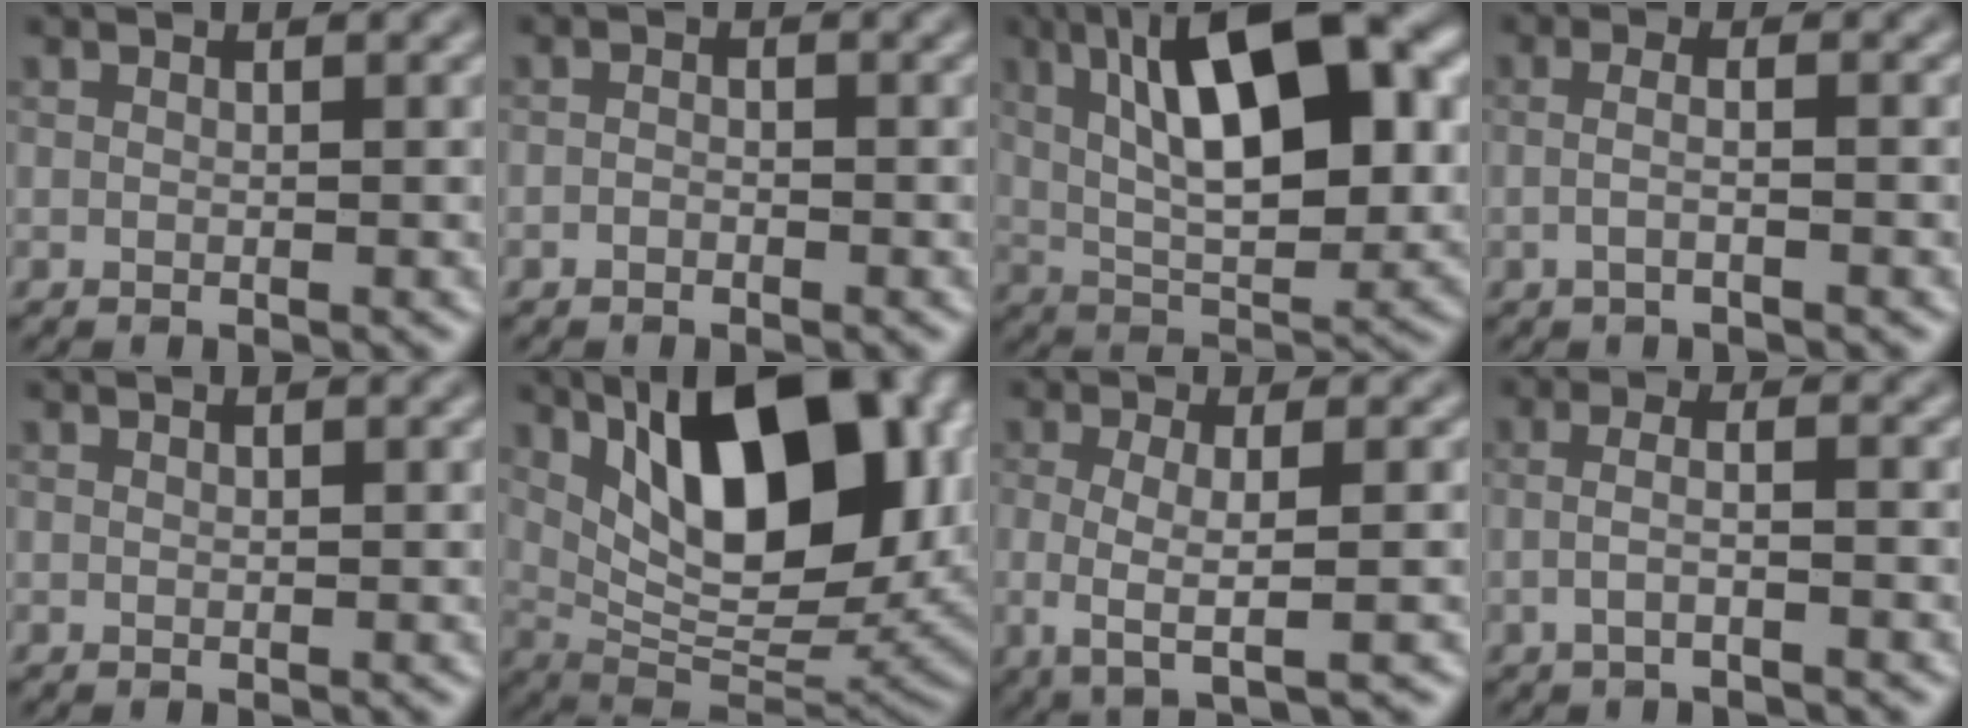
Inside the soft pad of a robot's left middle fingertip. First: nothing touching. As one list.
[{"total": 0.9, "force": [-0.9, 0.1, 0.0], "torque": [-0.003, 0.001, -0.013]}, {"total": 13.5, "force": [3.8, 5.2, 11.8], "torque": [-0.179, 0.011, 0.060]}, {"total": 1.9, "force": [-0.7, 0.6, 1.7], "torque": [-0.025, -0.006, -0.020]}, {"total": 0.0}, {"total": 15.3, "force": [5.2, 7.0, 12.6], "torque": [-0.188, 0.002, 0.097]}, {"total": 3.7, "force": [-1.1, 0.8, 3.4], "torque": [-0.067, -0.006, -0.015]}, {"total": 2.3, "force": [-1.0, 0.6, 1.9], "torque": [-0.036, -0.001, -0.020]}]